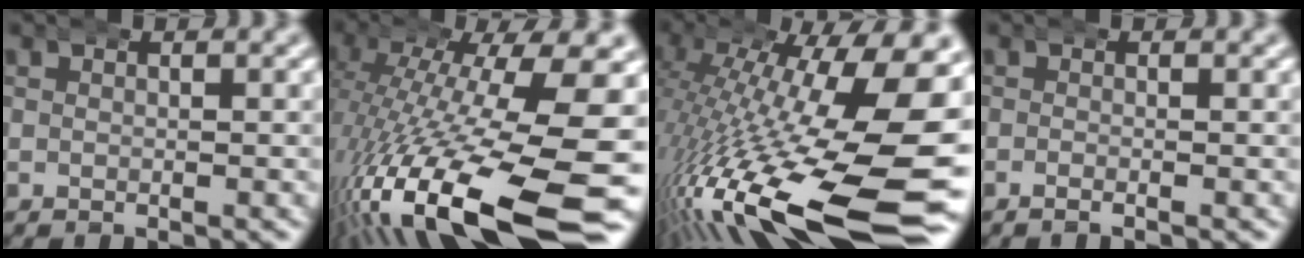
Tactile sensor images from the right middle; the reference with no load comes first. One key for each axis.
{"total": 15.8, "fx": -5.6, "fy": 5.9, "fz": 13.5, "tx": -0.225, "ty": -0.035, "tz": -0.060}
{"total": 18.4, "fx": -6.0, "fy": 7.0, "fz": 15.9, "tx": -0.258, "ty": -0.044, "tz": -0.057}
{"total": 0.7, "fx": -0.5, "fy": -0.1, "fz": 0.5, "tx": -0.009, "ty": 0.004, "tz": -0.014}